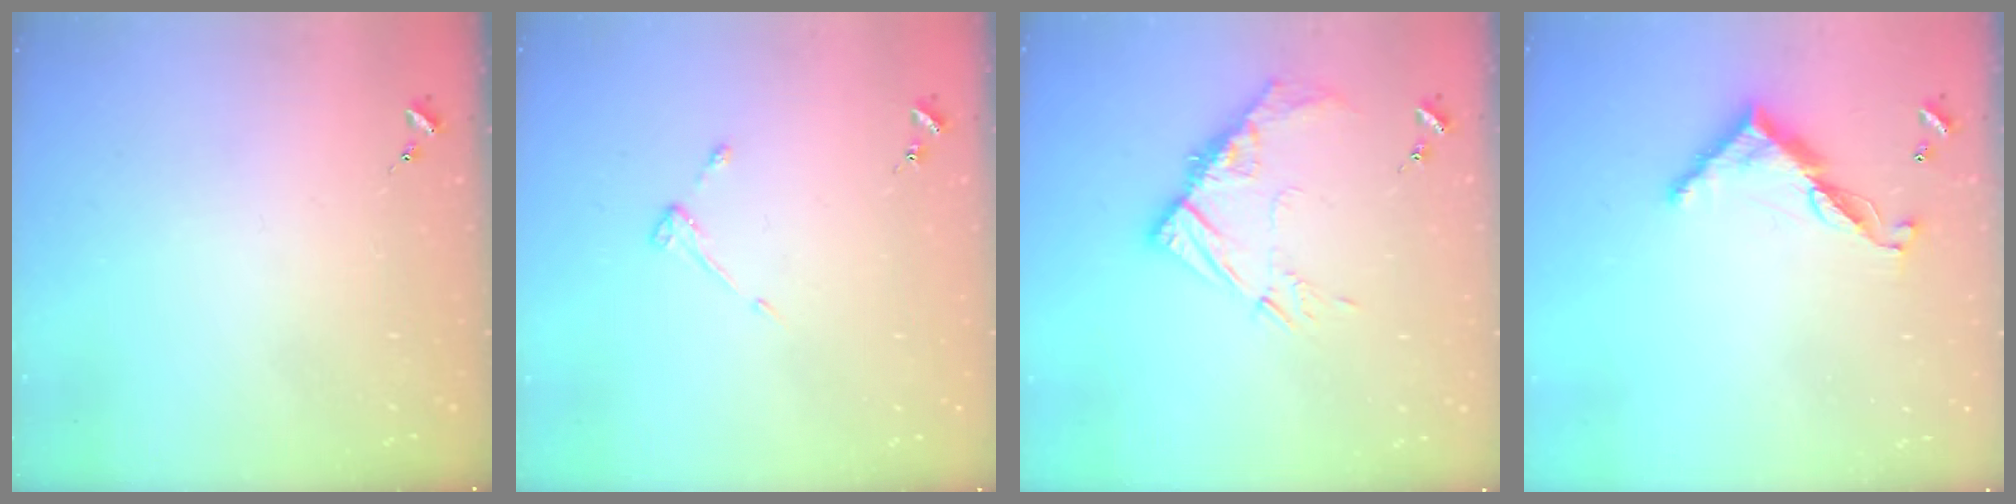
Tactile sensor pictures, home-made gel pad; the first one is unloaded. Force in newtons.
{"total": 2.8, "press": 2.8, "slide": 0.3}
{"total": 10.6, "press": 10.6, "slide": 0.5}
{"total": 10.6, "press": 10.6, "slide": 0.4}